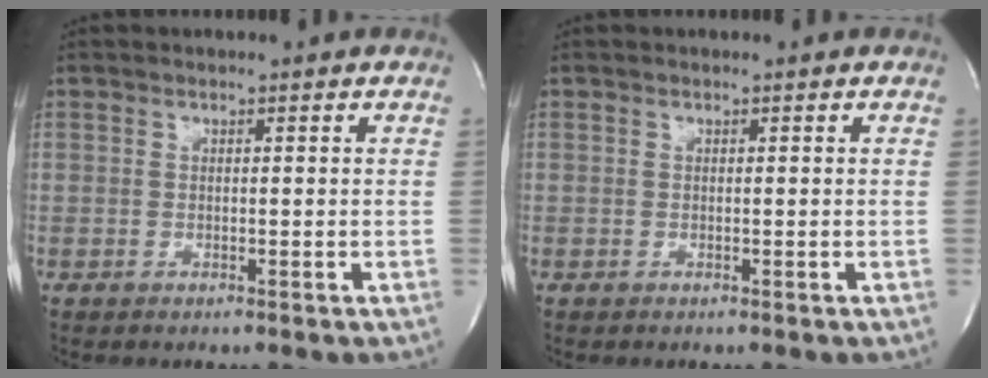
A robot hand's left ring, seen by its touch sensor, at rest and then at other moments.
{"total": 0.0}